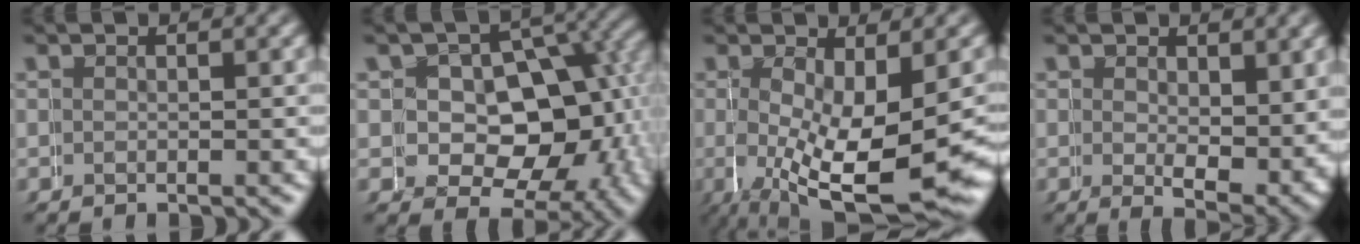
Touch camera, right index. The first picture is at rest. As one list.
[{"total": 10.2, "force": [0.0, 8.4, 5.7], "torque": [-0.095, -0.058, 0.019]}, {"total": 9.3, "force": [-1.8, 3.2, 8.5], "torque": [-0.146, -0.038, -0.004]}, {"total": 4.3, "force": [0.8, 2.1, 3.7], "torque": [-0.054, -0.021, 0.022]}]